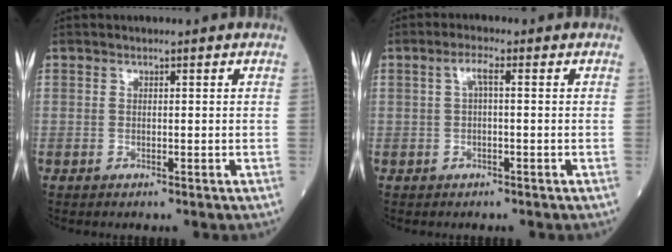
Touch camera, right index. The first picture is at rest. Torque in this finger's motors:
{"motor_torque": [0.33, 0.06, 0.19, 0.05]}